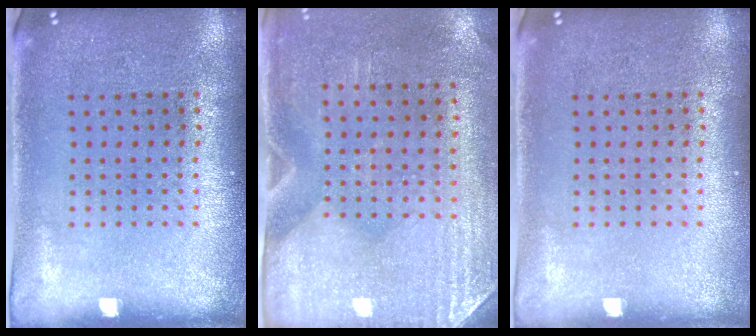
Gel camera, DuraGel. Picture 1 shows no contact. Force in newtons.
{"total": 2.9, "press": 2.5, "slide": 1.5}
{"total": 0.0}